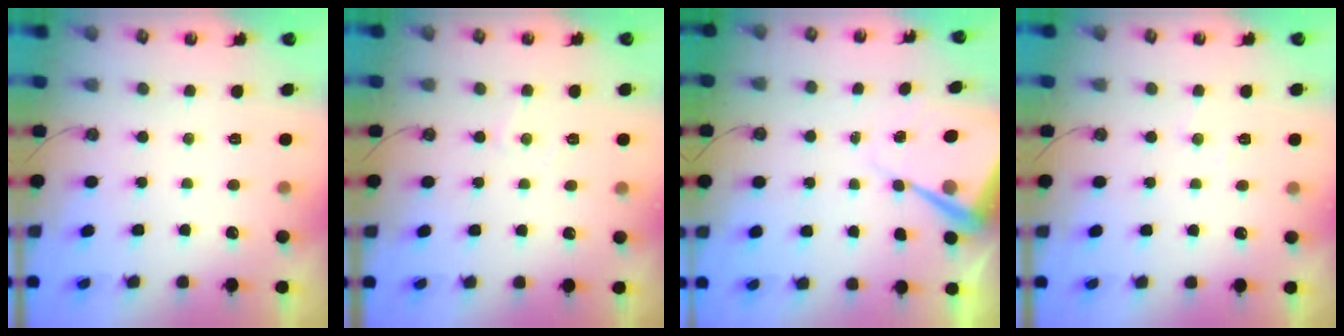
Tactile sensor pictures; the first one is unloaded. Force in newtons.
{"total": 2.7, "press": 2.7, "slide": 0.5}
{"total": 9.5, "press": 9.5, "slide": 0.7}
{"total": 4.9, "press": 4.8, "slide": 0.7}